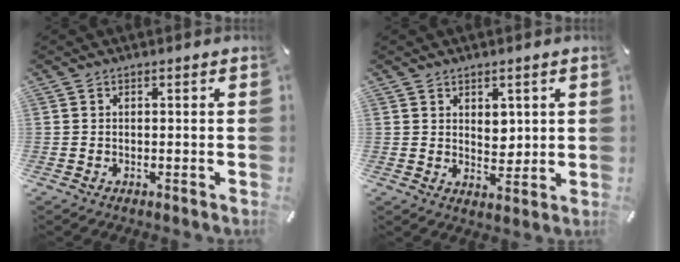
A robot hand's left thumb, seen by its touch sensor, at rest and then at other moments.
{"total": 4.2, "force": [1.9, 3.4, 1.5], "torque": [-0.015, -0.007, 0.031]}